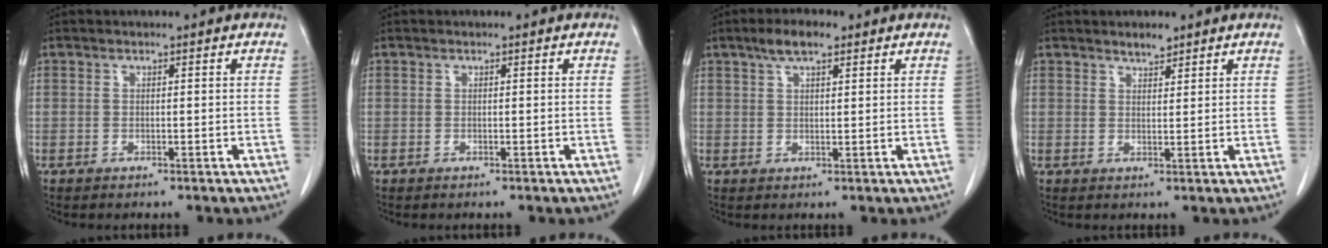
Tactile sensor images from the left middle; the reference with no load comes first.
{"total": 0.0}
{"total": 4.2, "force": [2.8, 1.4, 2.9], "torque": [-0.058, 0.011, 0.050]}
{"total": 2.0, "force": [1.8, 0.6, 0.8], "torque": [-0.016, 0.000, 0.030]}